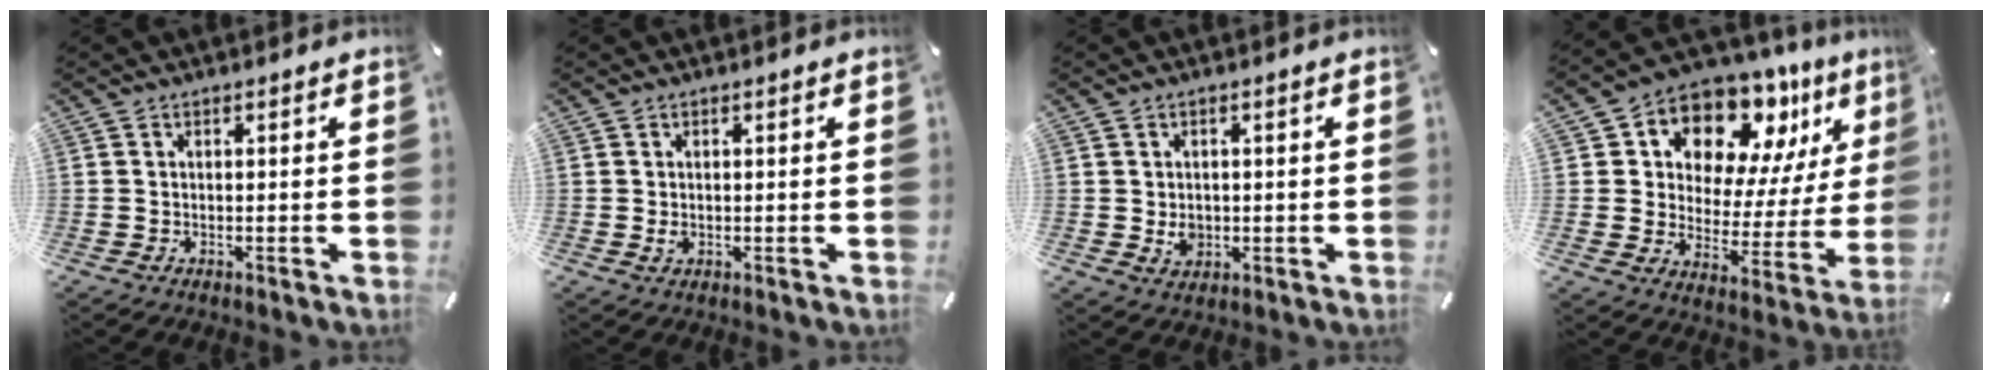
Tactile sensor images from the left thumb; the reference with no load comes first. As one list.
[{"total": 0.9, "force": [0.1, 0.7, 0.6], "torque": [-0.013, 0.003, 0.002]}, {"total": 3.2, "force": [0.0, 2.8, 1.5], "torque": [-0.012, -0.002, 0.000]}, {"total": 13.6, "force": [10.5, 7.4, 4.4], "torque": [-0.077, -0.098, 0.188]}]